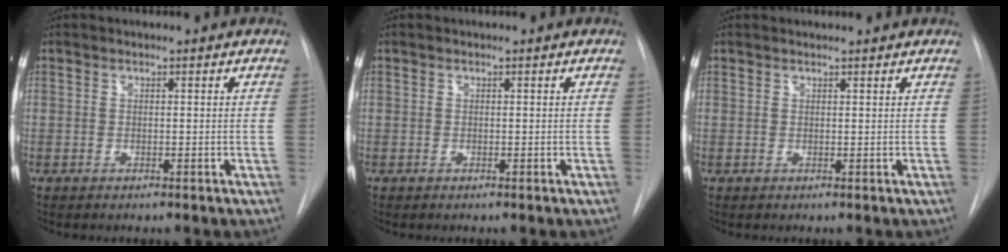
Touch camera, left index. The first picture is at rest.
{"total": 0.0}
{"total": 2.6, "force": [2.5, 0.2, 0.6], "torque": [-0.010, 0.020, 0.030]}